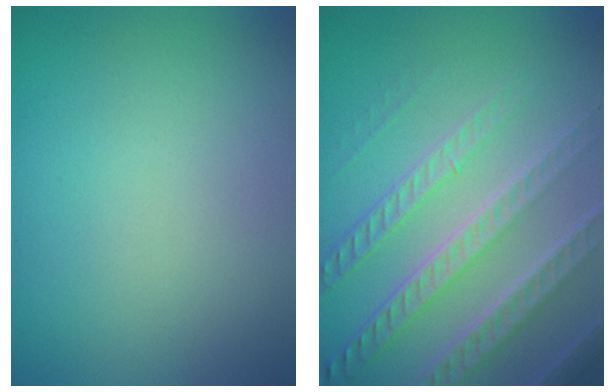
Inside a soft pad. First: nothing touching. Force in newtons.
{"total": 7.9, "press": 5.4, "slide": 5.8}